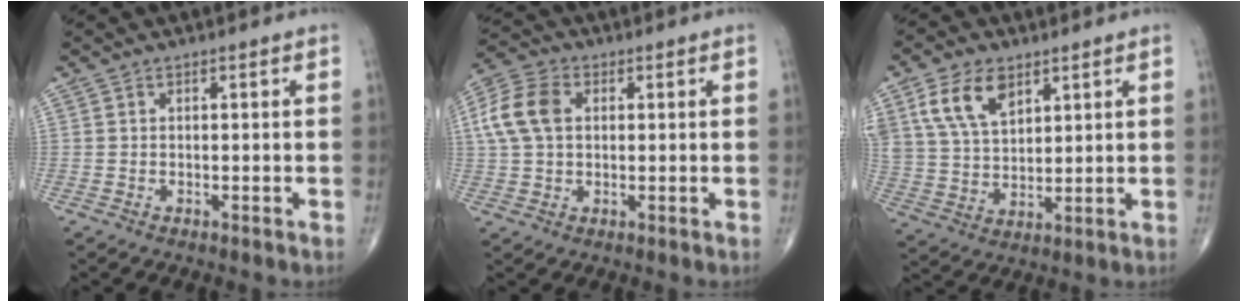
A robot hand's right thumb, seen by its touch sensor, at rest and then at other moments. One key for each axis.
{"total": 9.3, "fx": 1.7, "fy": 6.4, "fz": 6.5, "tx": -0.140, "ty": 0.017, "tz": 0.030}
{"total": 10.1, "fx": 5.1, "fy": 6.0, "fz": 6.3, "tx": -0.108, "ty": -0.015, "tz": 0.104}